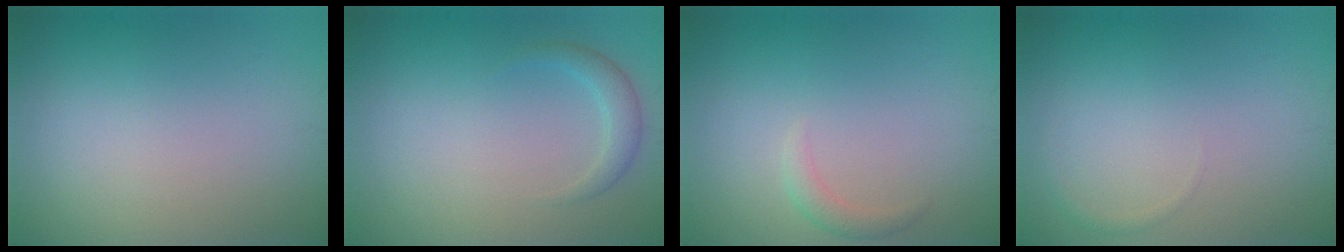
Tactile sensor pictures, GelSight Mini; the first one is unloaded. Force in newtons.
{"total": 1.6, "press": 1.6, "slide": 0.1}
{"total": 1.2, "press": 1.2, "slide": 0.2}
{"total": 0.5, "press": 0.5, "slide": 0.0}